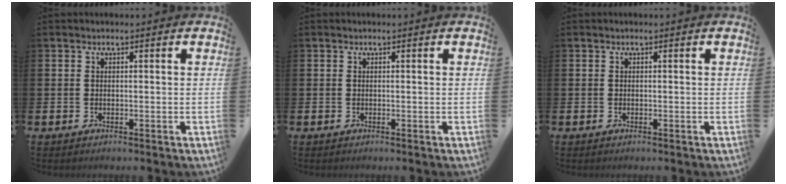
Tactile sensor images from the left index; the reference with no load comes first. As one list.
[{"total": 0.0}, {"total": 0.0}]